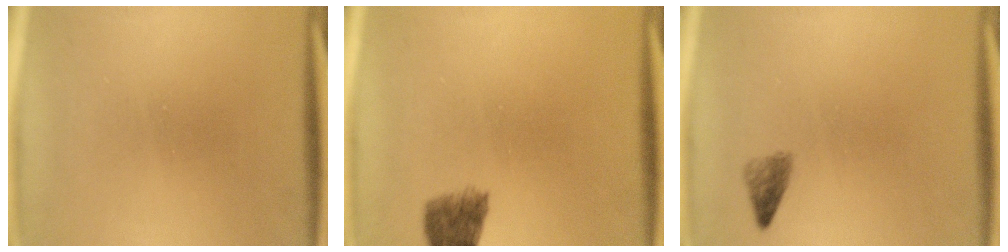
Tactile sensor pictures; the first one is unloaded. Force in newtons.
{"total": 4.5}
{"total": 1.7}